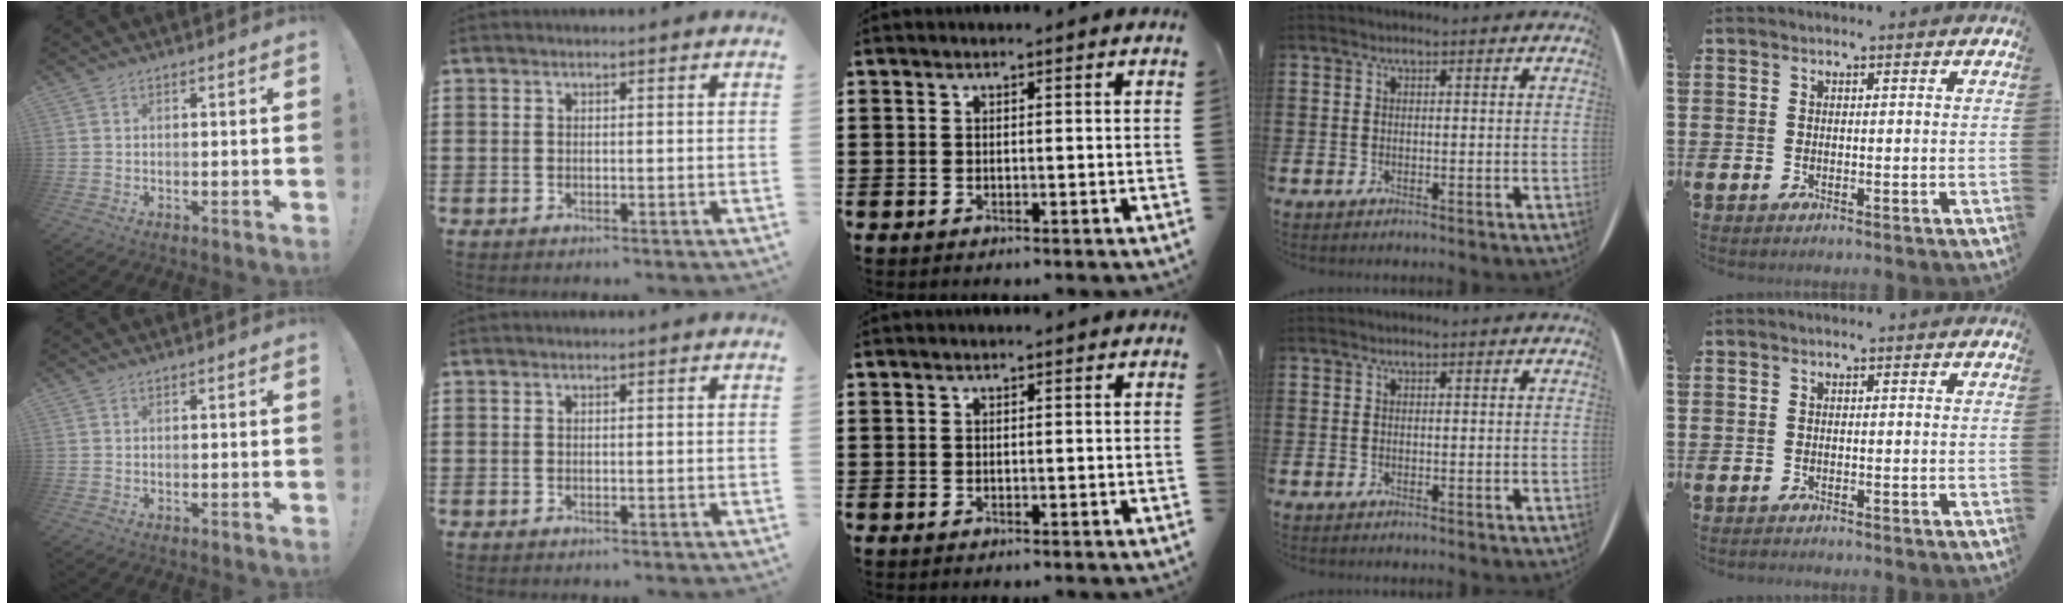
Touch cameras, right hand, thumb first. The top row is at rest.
{}